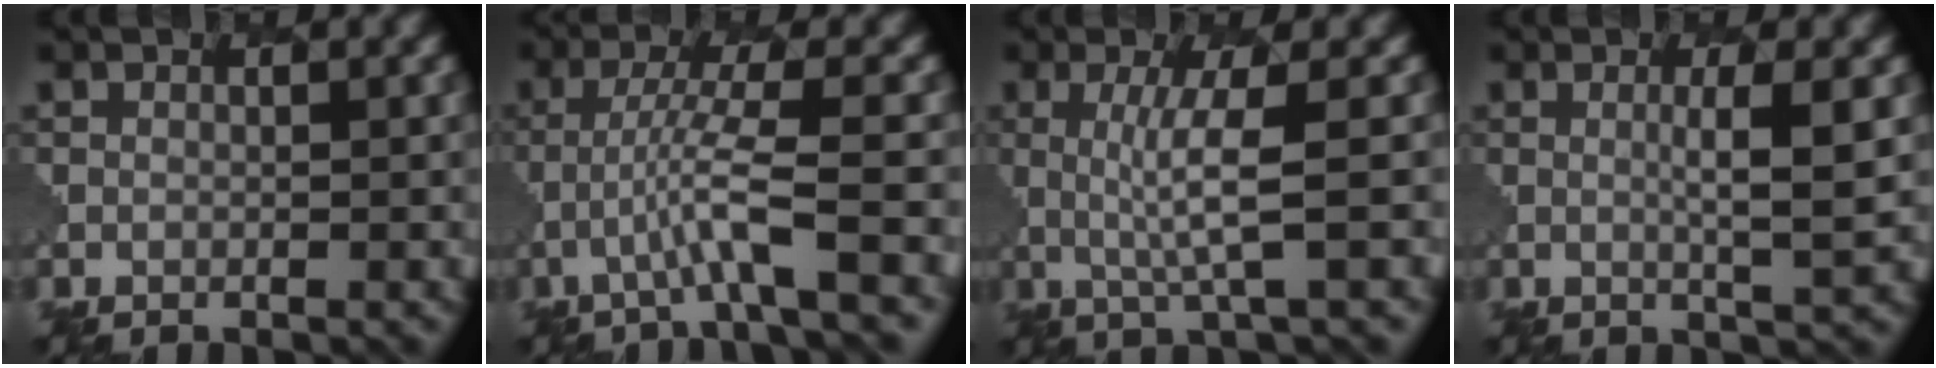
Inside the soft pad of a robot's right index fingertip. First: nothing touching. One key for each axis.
{"total": 3.7, "fx": -1.5, "fy": -0.2, "fz": 3.4, "tx": -0.070, "ty": 0.010, "tz": -0.037}
{"total": 3.8, "fx": 0.6, "fy": 0.4, "fz": 3.7, "tx": -0.077, "ty": -0.004, "tz": 0.013}
{"total": 3.3, "fx": 0.7, "fy": 0.5, "fz": 3.1, "tx": -0.049, "ty": -0.001, "tz": 0.010}